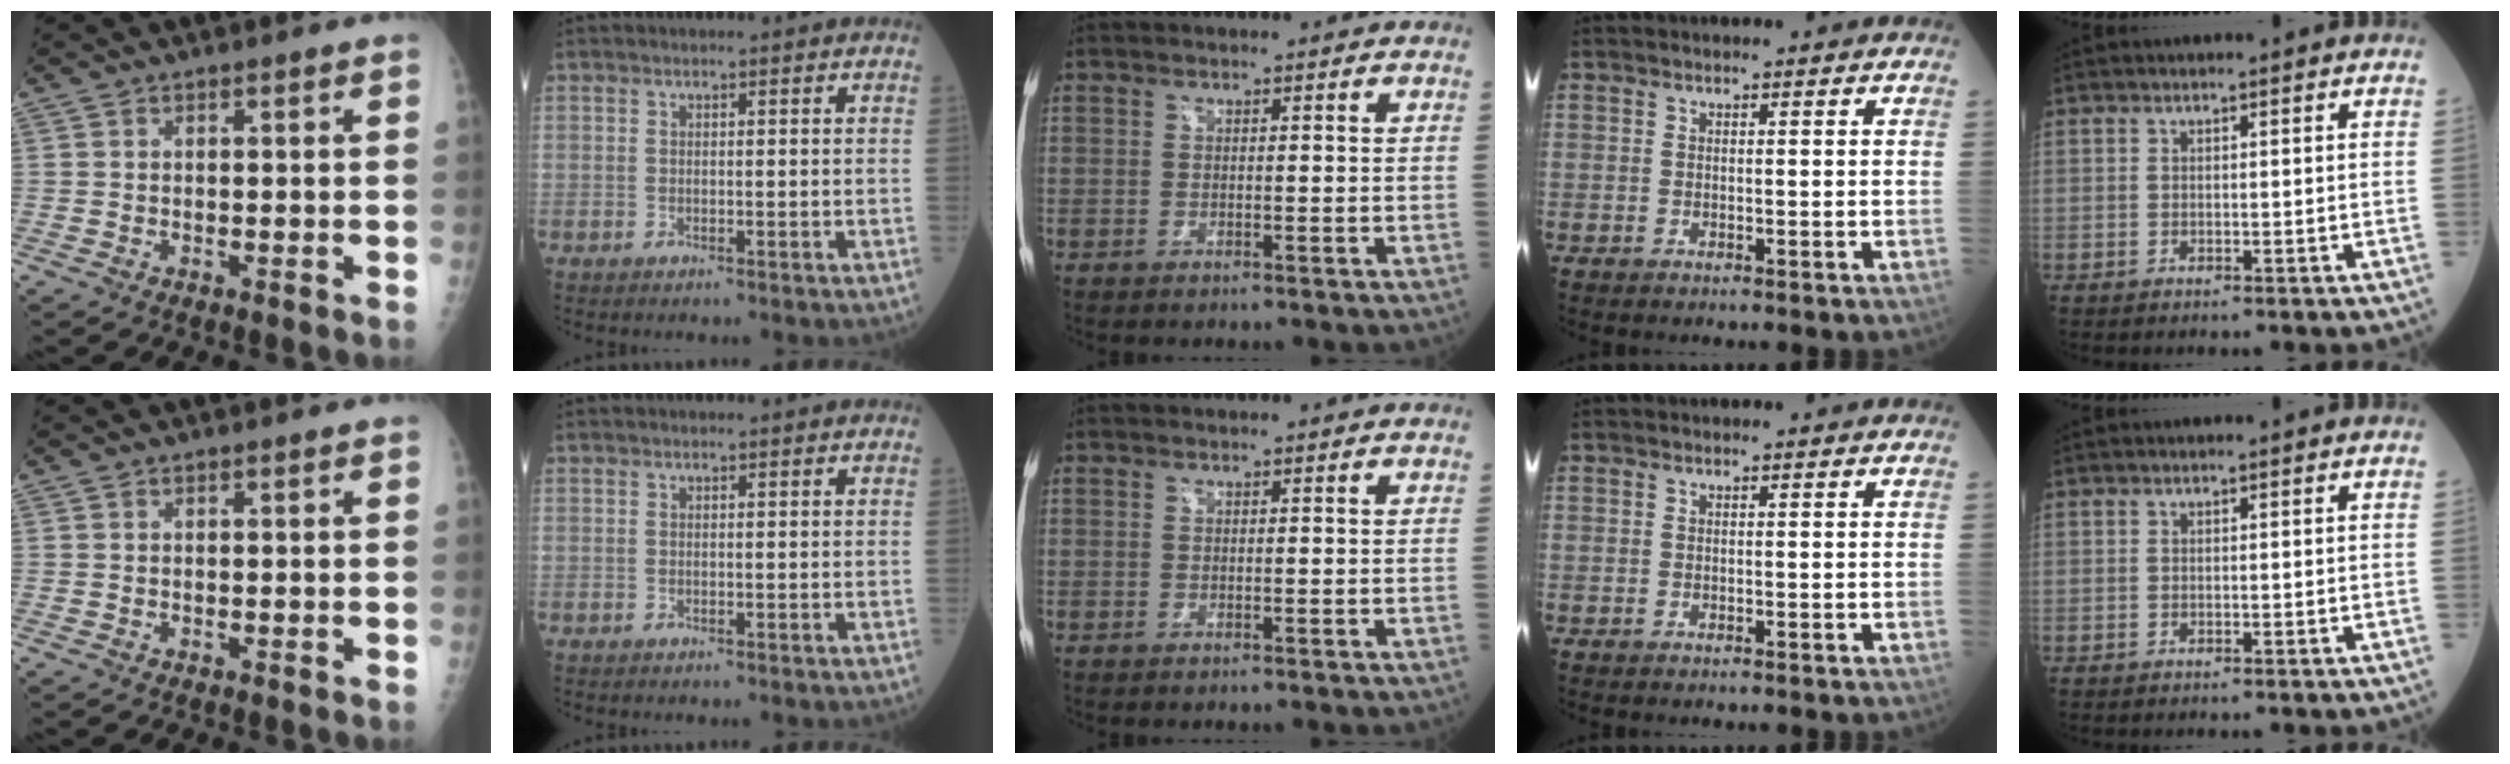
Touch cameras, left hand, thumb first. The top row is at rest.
{}